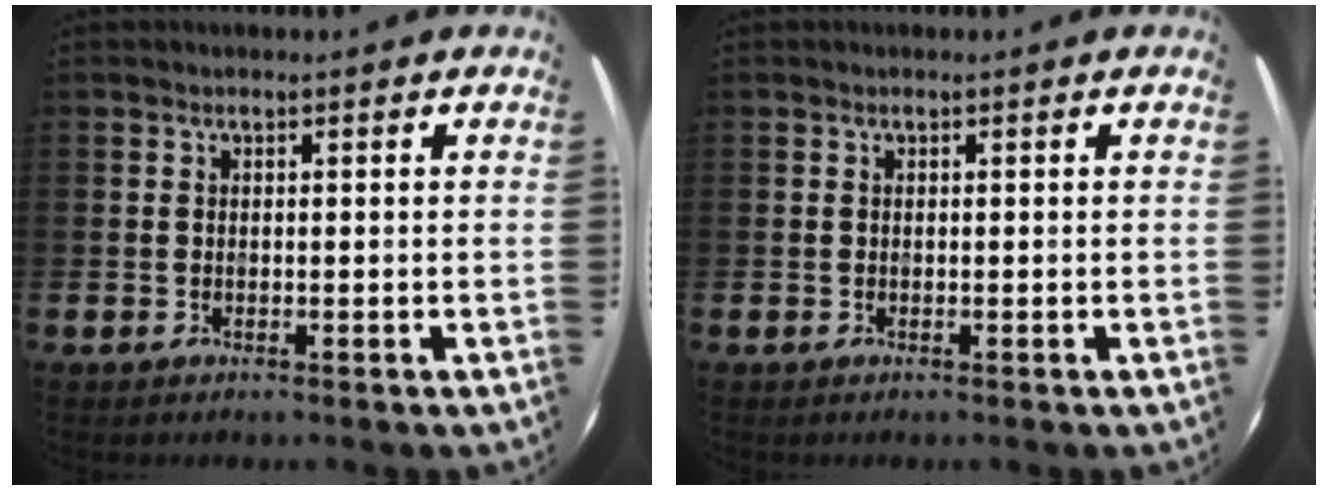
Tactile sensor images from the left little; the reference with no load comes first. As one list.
[{"total": 0.0}]